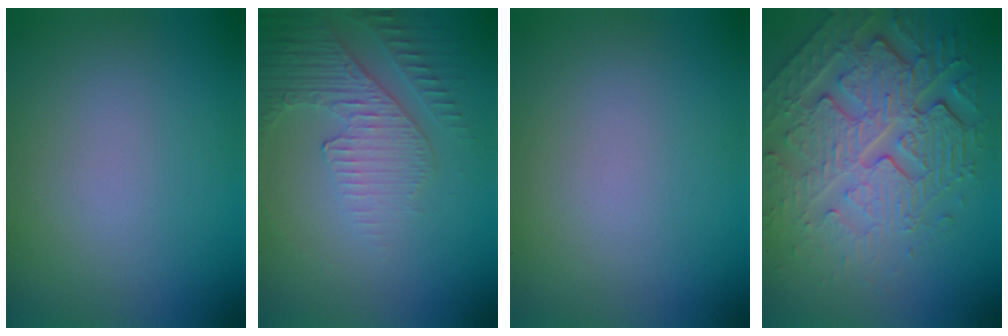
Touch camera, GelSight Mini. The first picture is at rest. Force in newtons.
{"total": 4.0, "press": 3.5, "slide": 1.8}
{"total": 0.0}
{"total": 7.7, "press": 5.9, "slide": 4.9}